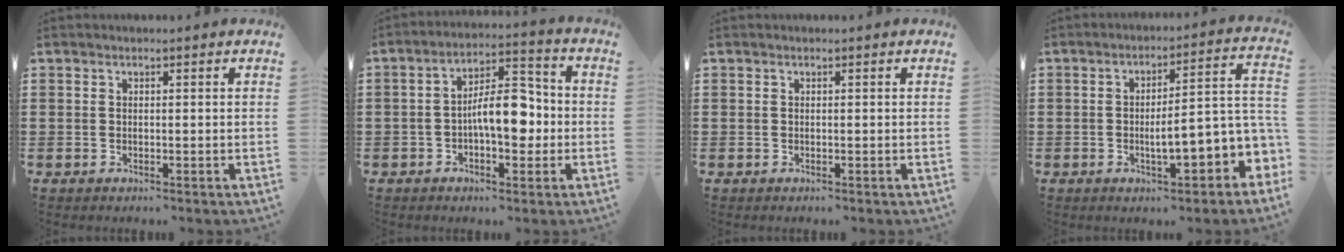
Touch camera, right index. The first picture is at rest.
{"total": 9.2, "force": [-0.9, 4.2, 8.1], "torque": [-0.117, 0.008, -0.019]}
{"total": 0.0}
{"total": 7.6, "force": [-2.1, 2.1, 7.0], "torque": [-0.099, -0.023, -0.046]}